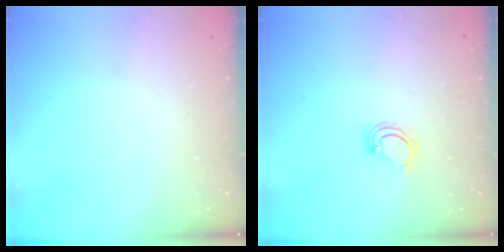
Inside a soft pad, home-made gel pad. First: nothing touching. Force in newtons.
{"total": 2.3, "press": 2.3, "slide": 0.2}